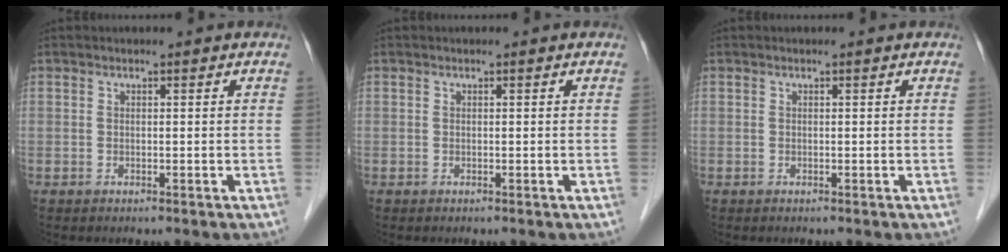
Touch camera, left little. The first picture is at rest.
{"total": 0.0}
{"total": 0.0}